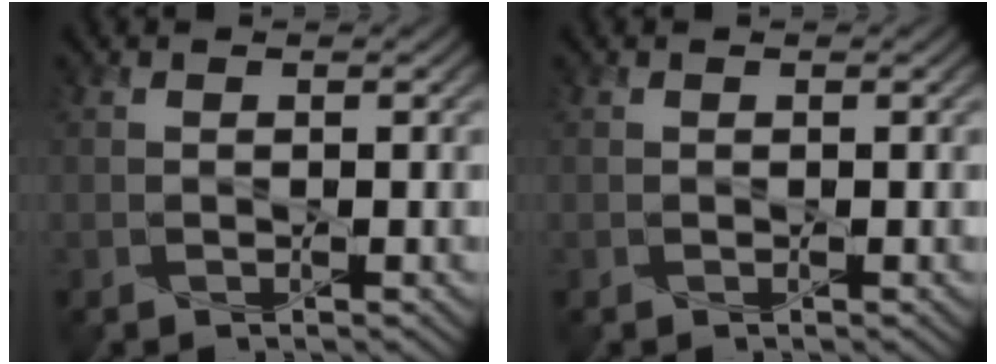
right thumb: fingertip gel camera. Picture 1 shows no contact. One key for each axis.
{"total": 0.0}